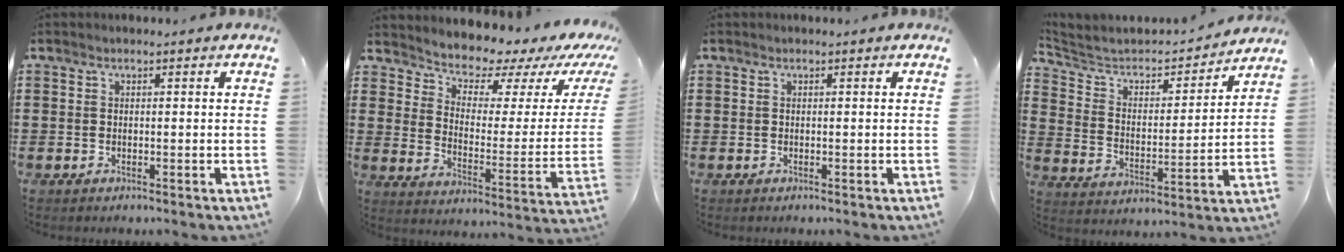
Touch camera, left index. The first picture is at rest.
{"total": 5.5, "force": [5.2, 1.8, 0.7], "torque": [-0.034, -0.052, 0.083]}
{"total": 0.0}
{"total": 4.7, "force": [3.9, 2.0, 1.6], "torque": [-0.060, -0.028, 0.058]}